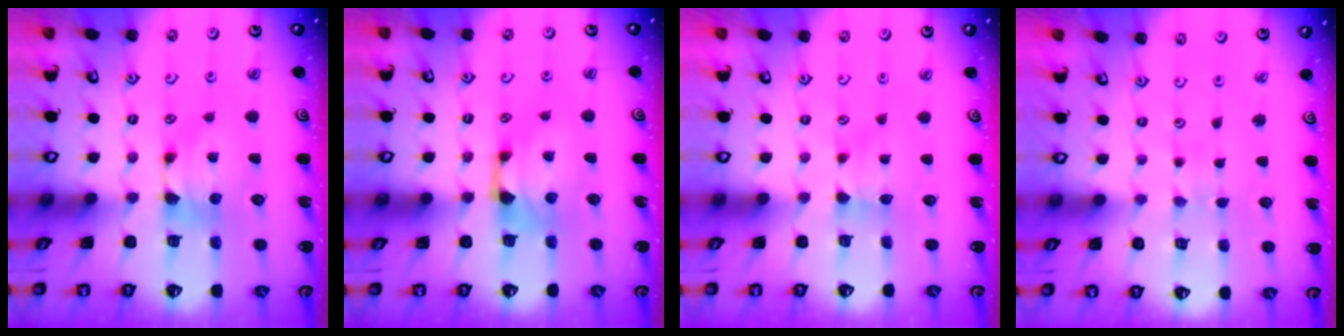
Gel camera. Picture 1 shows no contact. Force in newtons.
{"total": 1.9, "press": 1.3, "slide": 1.4}
{"total": 1.8, "press": 1.6, "slide": 0.7}
{"total": 4.5, "press": 4.5, "slide": 0.1}